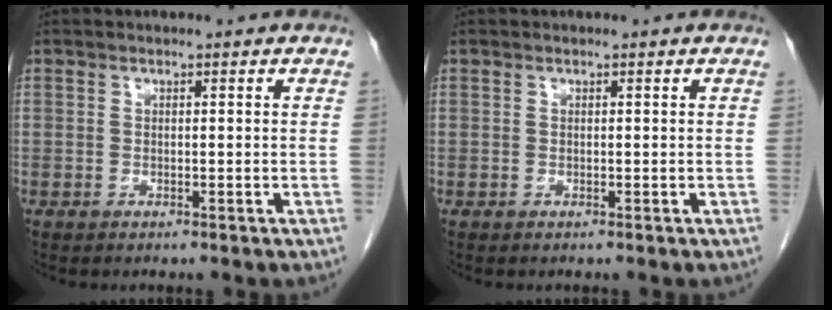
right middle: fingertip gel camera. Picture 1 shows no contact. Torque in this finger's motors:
{"motor_torque": [0.00, 0.00, 0.00, -0.03]}